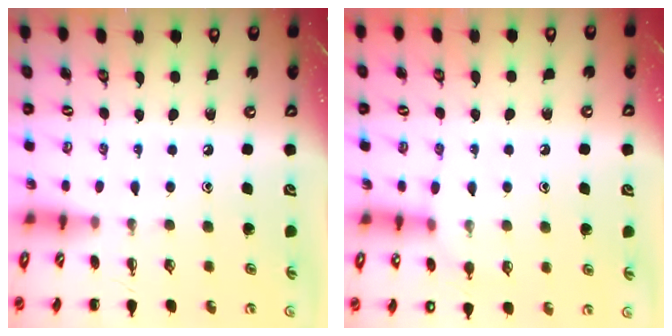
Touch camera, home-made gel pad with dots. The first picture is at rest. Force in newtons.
{"total": 8.8, "press": 8.7, "slide": 1.5}